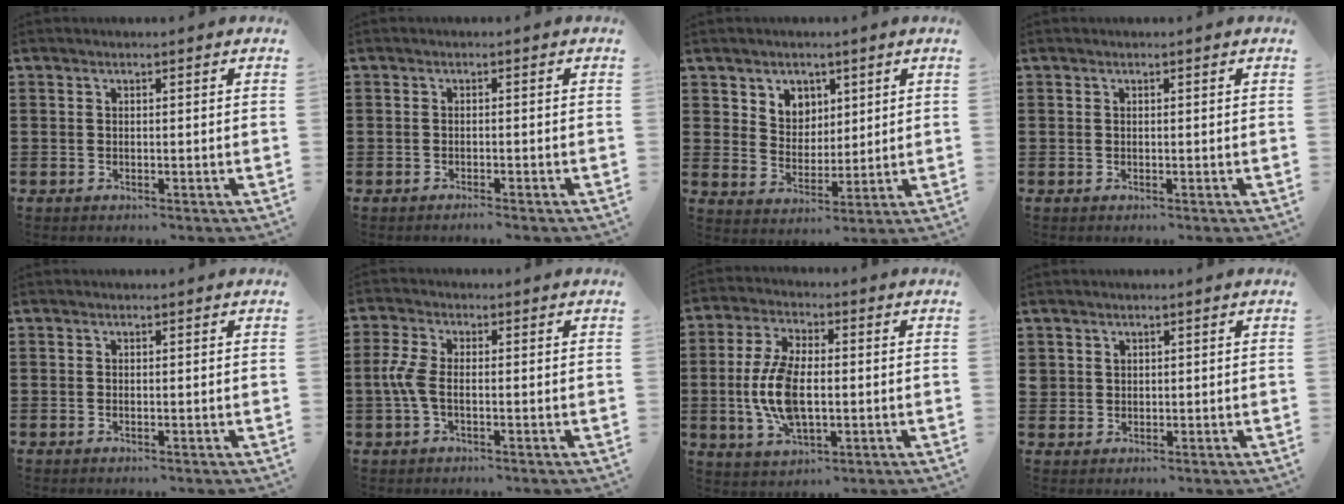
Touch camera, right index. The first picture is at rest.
{"total": 1.0, "force": [-1.0, -0.1, 0.3], "torque": [-0.007, -0.002, -0.019]}
{"total": 4.9, "force": [3.0, 3.9, 0.4], "torque": [-0.022, 0.003, 0.053]}
{"total": 0.0}
{"total": 0.0}
{"total": 4.4, "force": [-0.7, 1.8, 4.0], "torque": [-0.109, -0.010, -0.022]}
{"total": 9.6, "force": [-0.9, 4.5, 8.4], "torque": [-0.196, -0.008, -0.022]}
{"total": 1.7, "force": [1.0, 1.3, 0.1], "torque": [-0.007, 0.007, 0.019]}